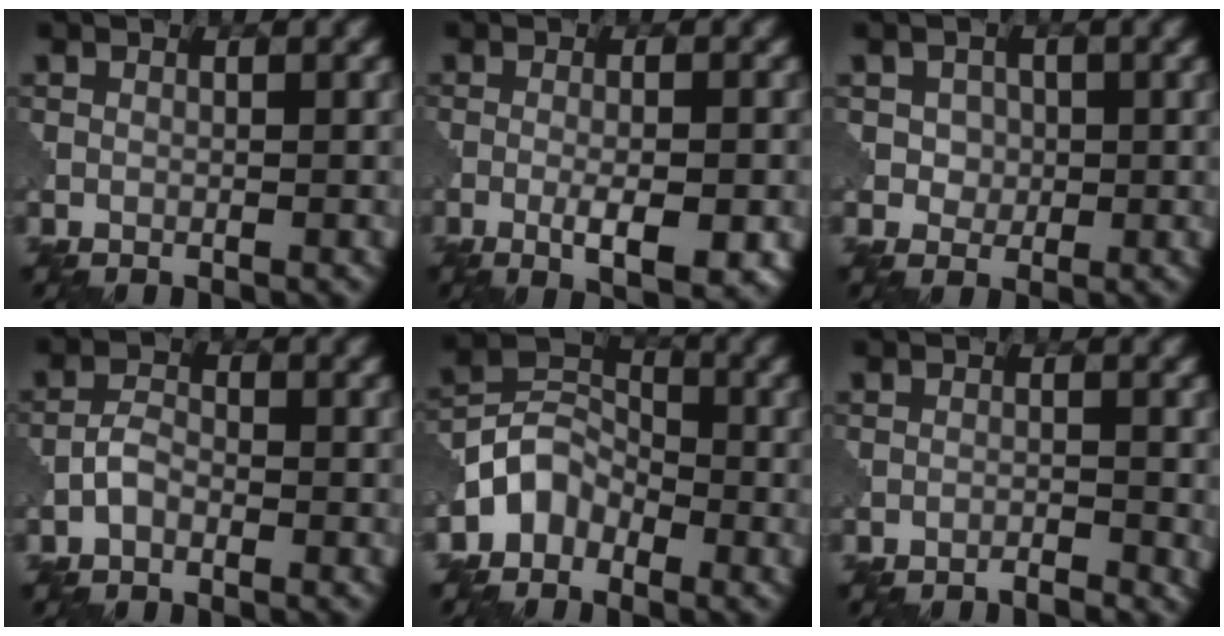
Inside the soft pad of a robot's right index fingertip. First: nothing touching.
{"total": 4.4, "force": [-1.6, 1.1, 4.0], "torque": [-0.070, -0.006, -0.024]}
{"total": 2.1, "force": [0.4, 1.9, 0.9], "torque": [-0.016, -0.001, 0.013]}
{"total": 1.7, "force": [-0.9, 0.9, 1.1], "torque": [-0.021, 0.008, -0.024]}
{"total": 3.7, "force": [-2.3, 2.6, 1.2], "torque": [-0.021, 0.011, -0.056]}
{"total": 1.1, "force": [-0.9, 0.1, 0.6], "torque": [-0.010, 0.000, -0.019]}